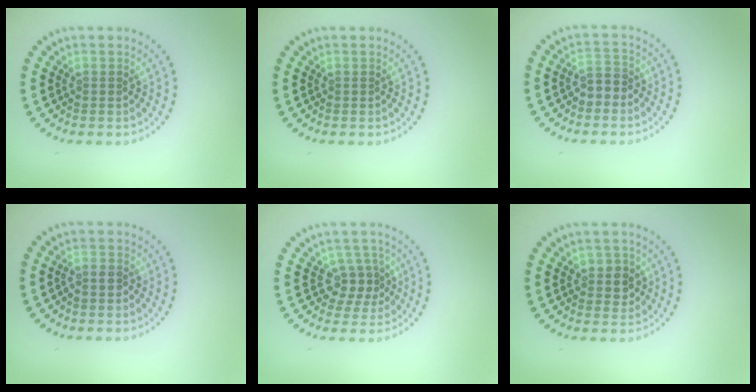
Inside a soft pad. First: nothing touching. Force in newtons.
{"total": 0.0}
{"total": 2.0, "press": 1.9, "slide": 0.7}
{"total": 1.0, "press": 0.8, "slide": 0.7}
{"total": 2.5, "press": 2.0, "slide": 1.5}
{"total": 1.9, "press": 1.8, "slide": 0.6}